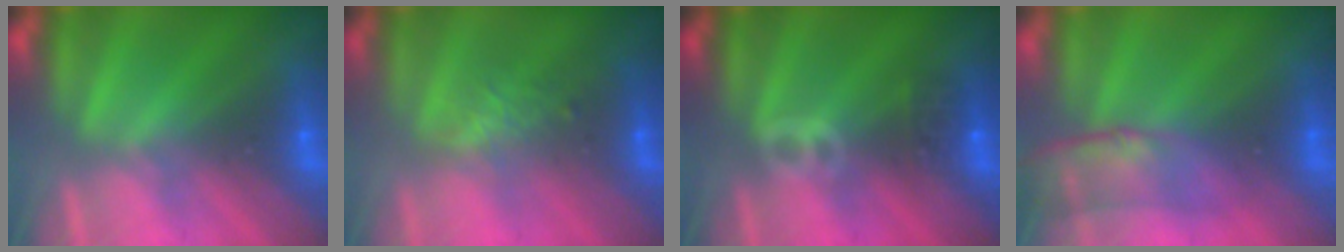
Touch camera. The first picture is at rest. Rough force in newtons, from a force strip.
{"total": 2.4}
{"total": 3.4}
{"total": 3.0}